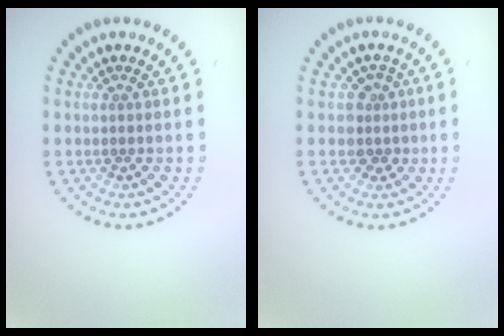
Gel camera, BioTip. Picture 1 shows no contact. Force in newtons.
{"total": 1.9, "press": 1.6, "slide": 1.1}